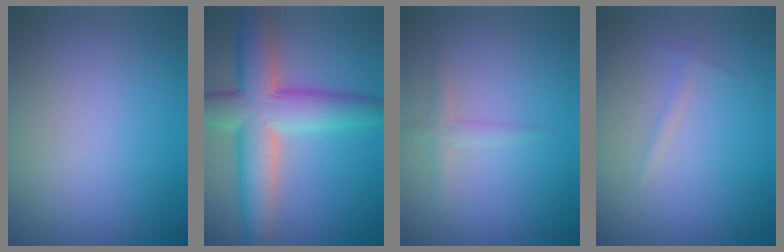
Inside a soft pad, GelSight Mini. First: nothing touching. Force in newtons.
{"total": 8.9, "press": 8.9, "slide": 0.2}
{"total": 1.3, "press": 1.3, "slide": 0.0}
{"total": 0.6, "press": 0.6, "slide": 0.1}